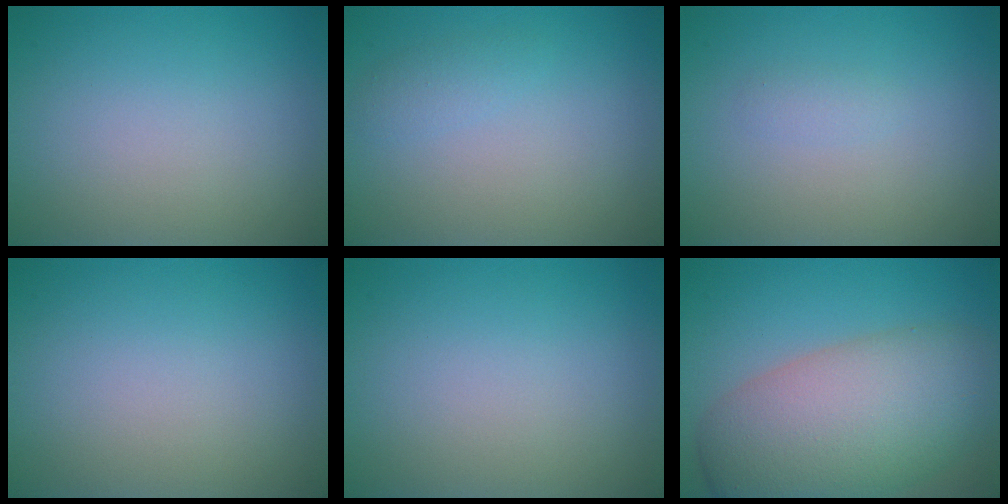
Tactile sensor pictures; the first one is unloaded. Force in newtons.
{"total": 1.1, "press": 1.1, "slide": 0.0}
{"total": 0.8, "press": 0.8, "slide": 0.0}
{"total": 0.0}
{"total": 0.0}
{"total": 10.3, "press": 10.3, "slide": 0.5}